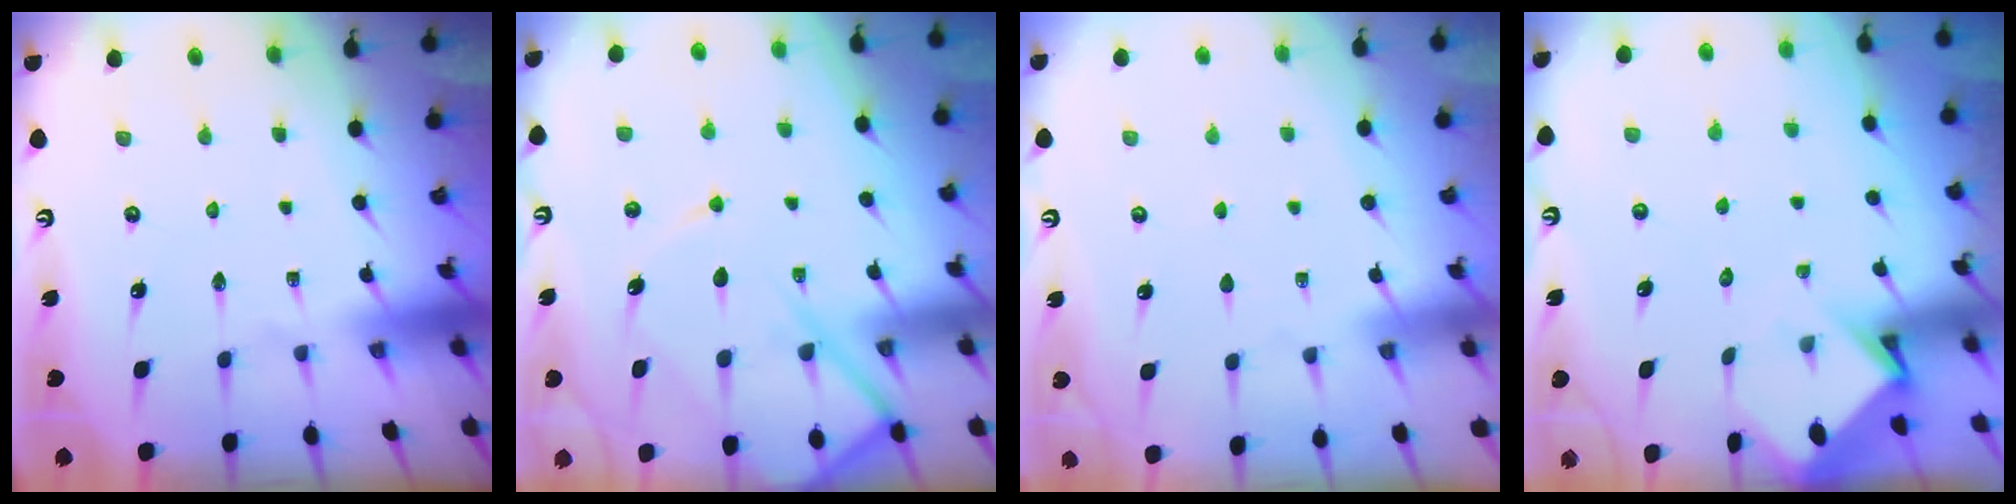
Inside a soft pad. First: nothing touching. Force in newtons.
{"total": 12.8, "press": 12.7, "slide": 1.0}
{"total": 3.0, "press": 3.0, "slide": 0.5}
{"total": 3.6, "press": 3.6, "slide": 0.2}